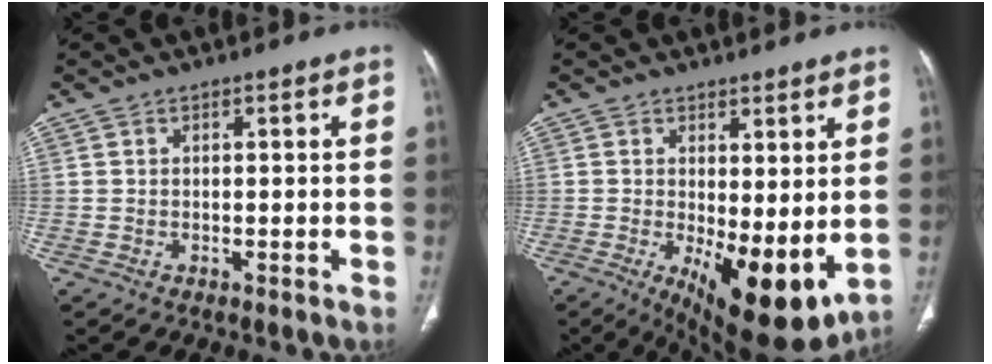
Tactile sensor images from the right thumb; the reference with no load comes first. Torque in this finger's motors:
{"motor_torque": [2.33, 2.68, 0.90, -0.79, 0.38]}